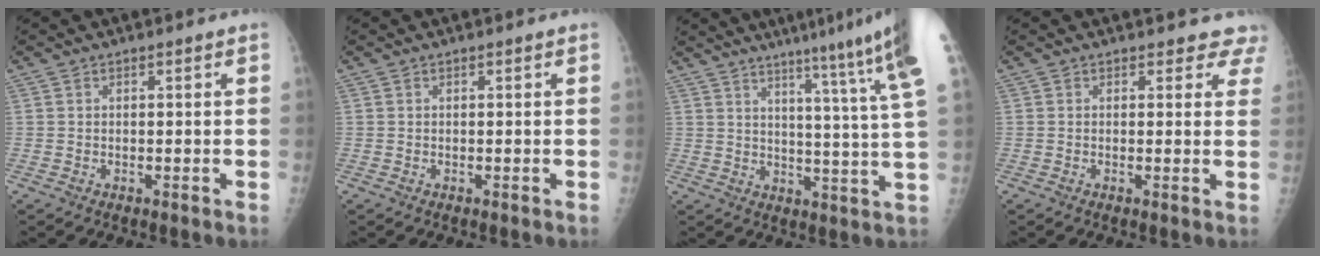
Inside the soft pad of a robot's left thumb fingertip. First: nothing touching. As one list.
[{"total": 0.0}, {"total": 17.4, "force": [11.2, -0.3, 13.2], "torque": [-0.169, -0.063, 0.137]}, {"total": 4.5, "force": [4.0, 2.1, -0.1], "torque": [0.044, -0.018, 0.016]}]